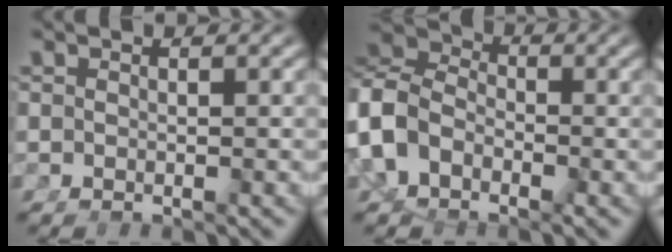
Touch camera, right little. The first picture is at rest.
{"total": 11.1, "force": [-0.7, 10.0, 4.9], "torque": [-0.135, -0.022, -0.020]}